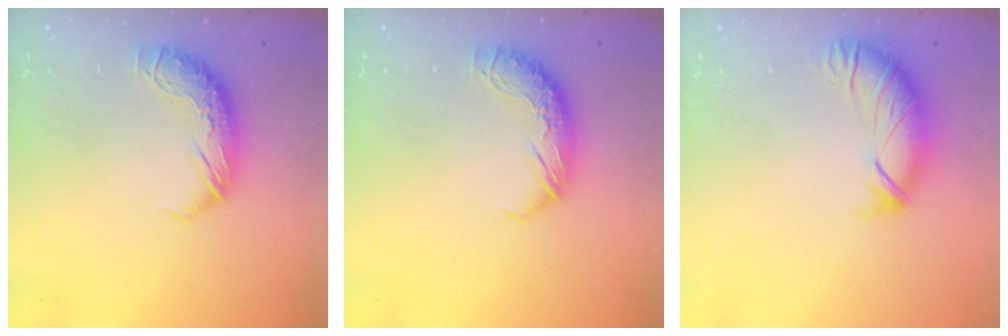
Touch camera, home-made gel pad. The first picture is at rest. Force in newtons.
{"total": 0.0}
{"total": 2.4, "press": 1.9, "slide": 1.5}